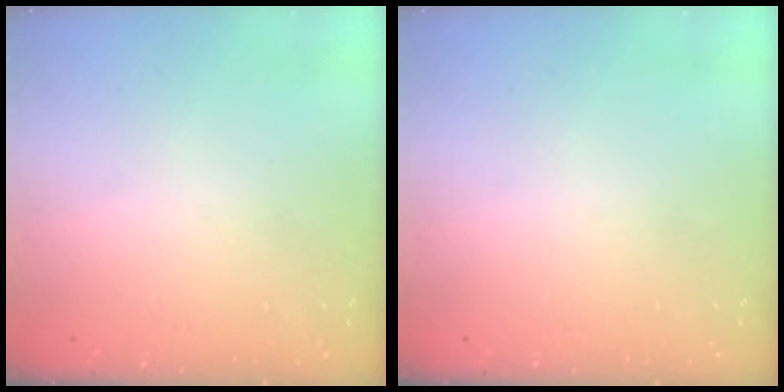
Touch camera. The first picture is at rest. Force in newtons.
{"total": 0.0}